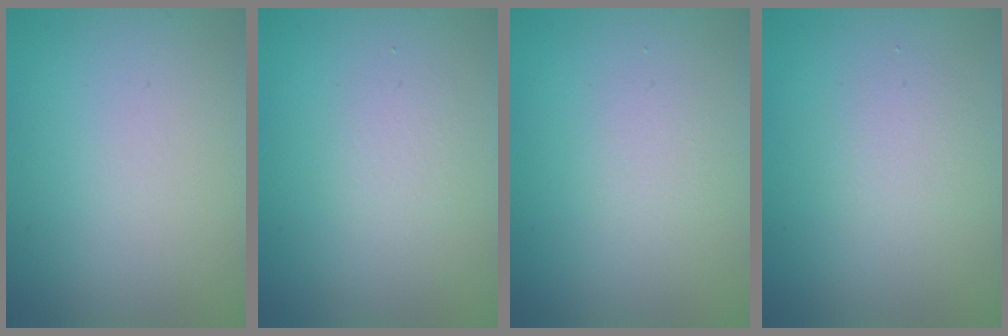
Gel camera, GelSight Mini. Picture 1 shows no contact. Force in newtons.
{"total": 1.3, "press": 1.3, "slide": 0.0}
{"total": 1.1, "press": 1.1, "slide": 0.0}
{"total": 1.6, "press": 1.6, "slide": 0.1}